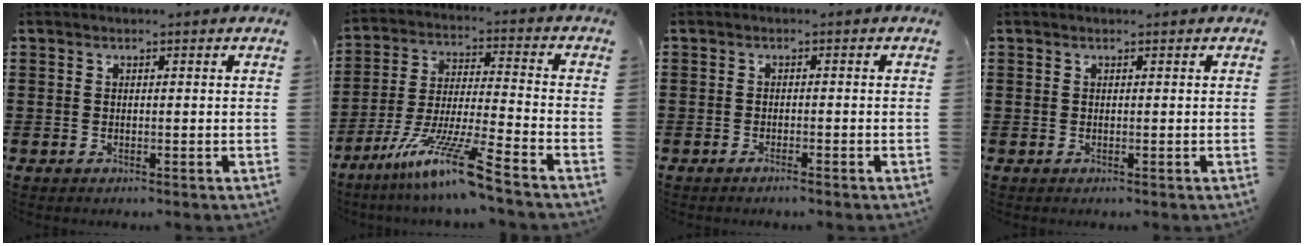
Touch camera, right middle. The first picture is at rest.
{"total": 11.8, "force": [-8.7, 0.1, 8.0], "torque": [-0.158, 0.001, -0.170]}
{"total": 0.8, "force": [-0.7, 0.0, 0.4], "torque": [-0.009, -0.002, -0.014]}
{"total": 0.8, "force": [-0.7, 0.3, 0.2], "torque": [-0.006, -0.001, -0.013]}